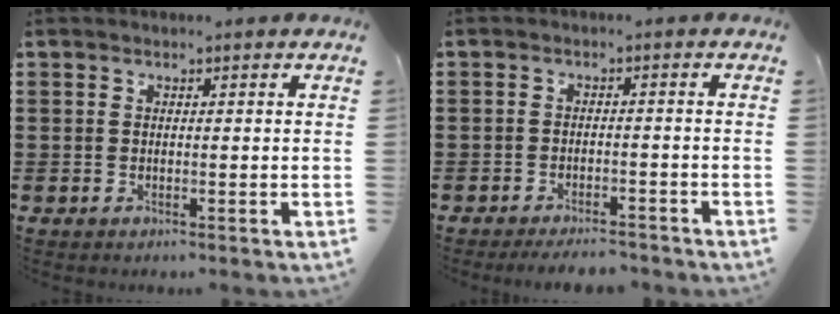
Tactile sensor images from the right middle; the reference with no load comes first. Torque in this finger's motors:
{"motor_torque": [1.12, -1.02, 0.50, 0.21]}